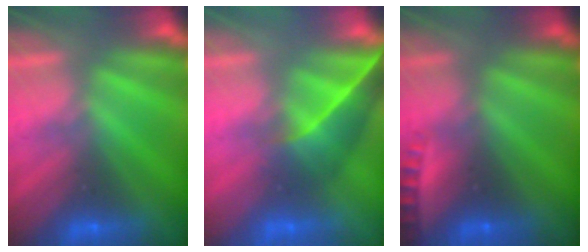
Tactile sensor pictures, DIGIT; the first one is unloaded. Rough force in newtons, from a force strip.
{"total": 4.0}
{"total": 2.3}